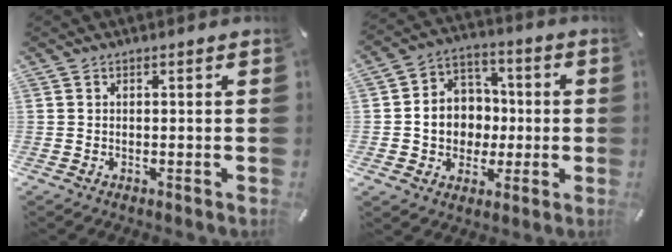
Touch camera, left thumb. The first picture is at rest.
{"total": 10.0, "force": [-1.5, 9.3, 3.2], "torque": [-0.057, 0.015, -0.022]}